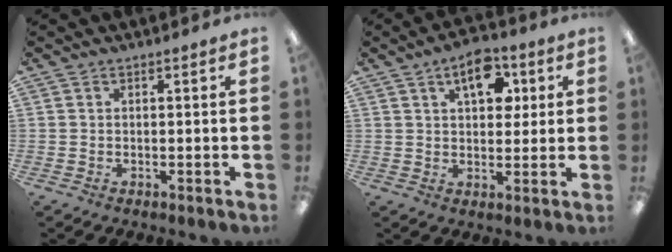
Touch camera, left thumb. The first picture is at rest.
{"total": 9.5, "force": [4.2, 5.5, 6.6], "torque": [-0.081, -0.009, 0.067]}